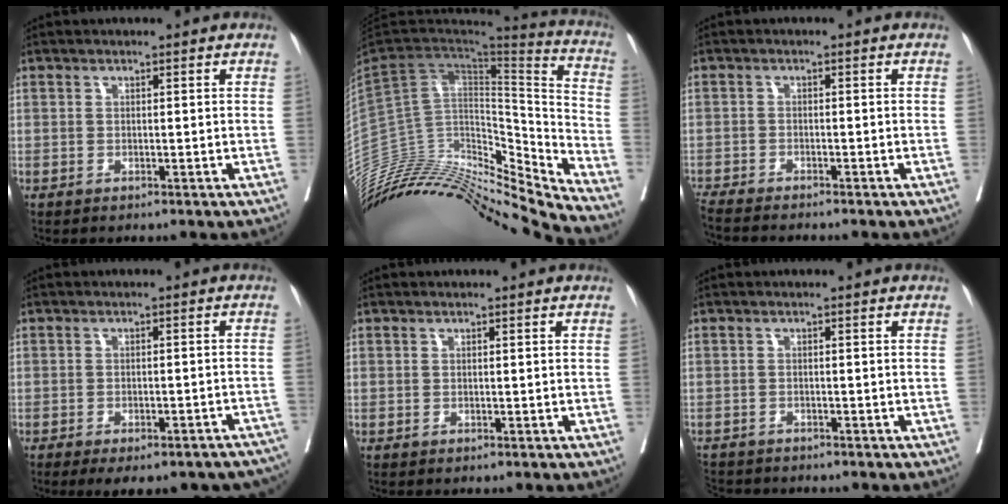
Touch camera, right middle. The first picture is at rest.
{"total": 28.5, "force": [-26.5, 3.2, 9.9], "torque": [-0.153, 0.006, -0.416]}
{"total": 5.7, "force": [-5.2, -0.6, 2.0], "torque": [-0.034, -0.017, -0.092]}
{"total": 14.6, "force": [-11.9, 5.1, 6.7], "torque": [-0.085, 0.009, -0.134]}
{"total": 0.0}
{"total": 4.8, "force": [-4.5, 1.5, 0.6], "torque": [-0.012, -0.011, -0.074]}